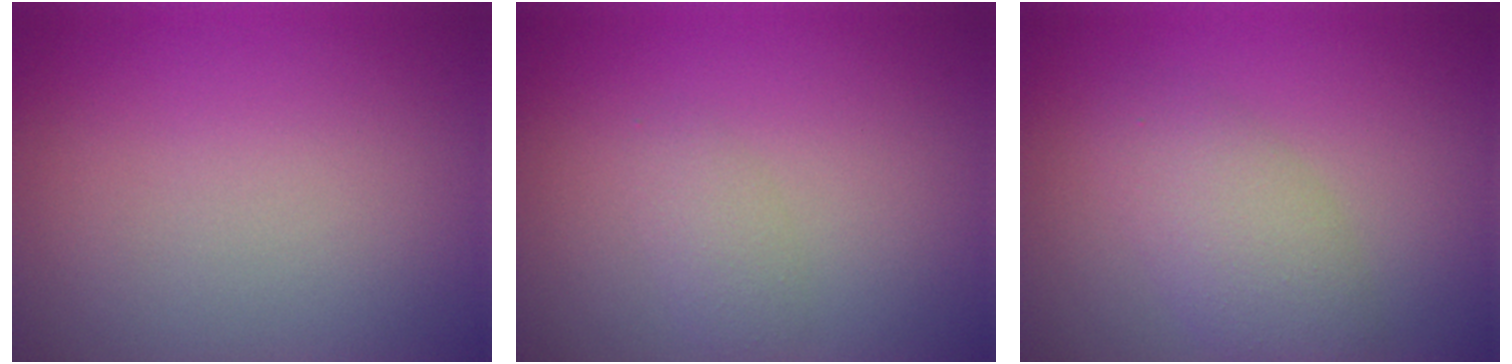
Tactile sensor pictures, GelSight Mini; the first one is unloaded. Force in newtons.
{"total": 1.5, "press": 1.5, "slide": 0.1}
{"total": 3.8, "press": 3.8, "slide": 0.2}